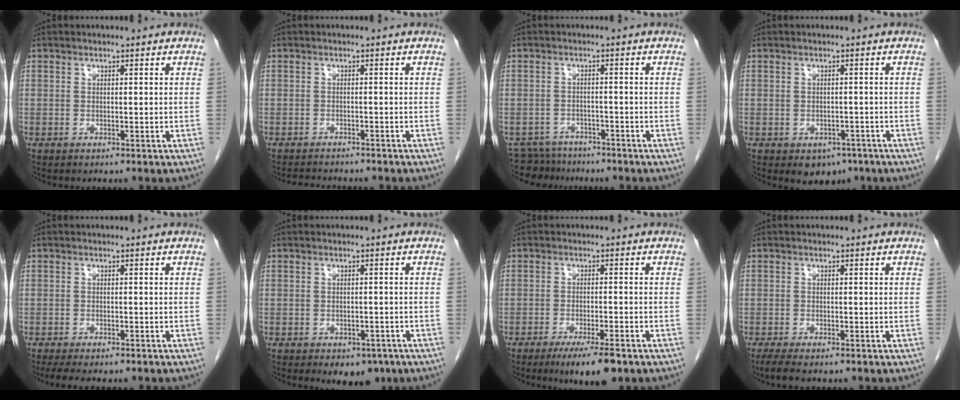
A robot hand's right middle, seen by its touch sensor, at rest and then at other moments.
{"total": 4.9, "force": [-4.6, 1.0, 1.5], "torque": [-0.019, -0.006, -0.065]}
{"total": 5.9, "force": [-5.4, 2.3, -0.3], "torque": [0.011, 0.002, -0.085]}
{"total": 3.9, "force": [-2.5, 2.5, 1.7], "torque": [-0.012, 0.002, -0.024]}
{"total": 7.2, "force": [-5.8, 1.9, 3.7], "torque": [-0.047, -0.008, -0.083]}
{"total": 5.0, "force": [-3.4, 2.8, 2.3], "torque": [-0.018, 0.001, -0.039]}
{"total": 6.6, "force": [-4.4, 0.9, 4.9], "torque": [-0.074, -0.013, -0.068]}
{"total": 3.0, "force": [-2.2, 0.6, 1.9], "torque": [-0.036, -0.010, -0.036]}